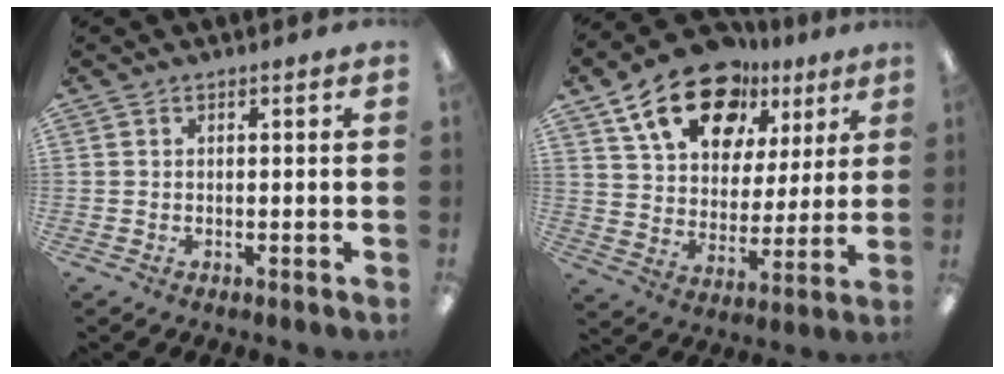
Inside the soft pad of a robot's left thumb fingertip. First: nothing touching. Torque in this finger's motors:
{"motor_torque": [0.43, 0.53, 1.50, -1.27, 0.16]}